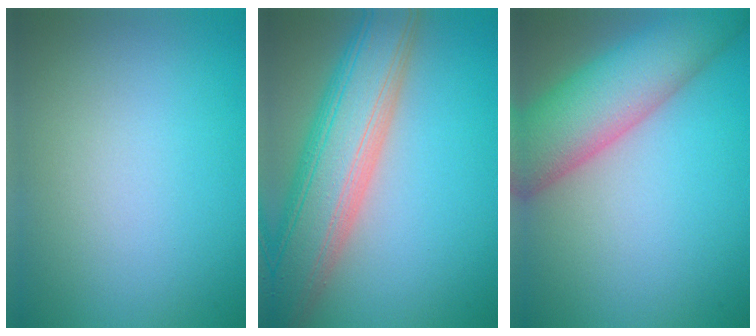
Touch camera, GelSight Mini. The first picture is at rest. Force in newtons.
{"total": 10.2, "press": 10.2, "slide": 0.7}
{"total": 9.3, "press": 9.3, "slide": 0.6}